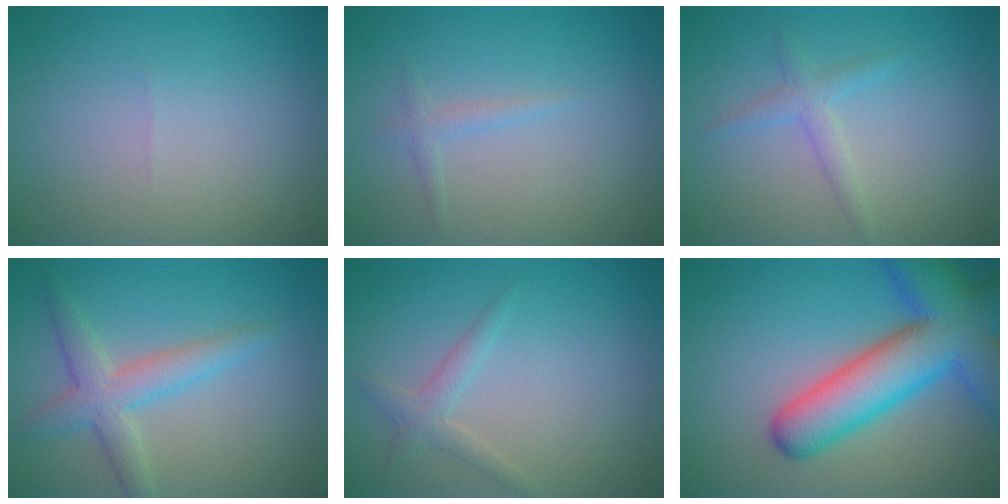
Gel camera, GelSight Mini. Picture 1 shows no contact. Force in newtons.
{"total": 0.6, "press": 0.6, "slide": 0.1}
{"total": 1.7, "press": 1.7, "slide": 0.1}
{"total": 3.7, "press": 3.7, "slide": 0.0}
{"total": 1.7, "press": 1.7, "slide": 0.0}
{"total": 10.5, "press": 10.5, "slide": 0.7}